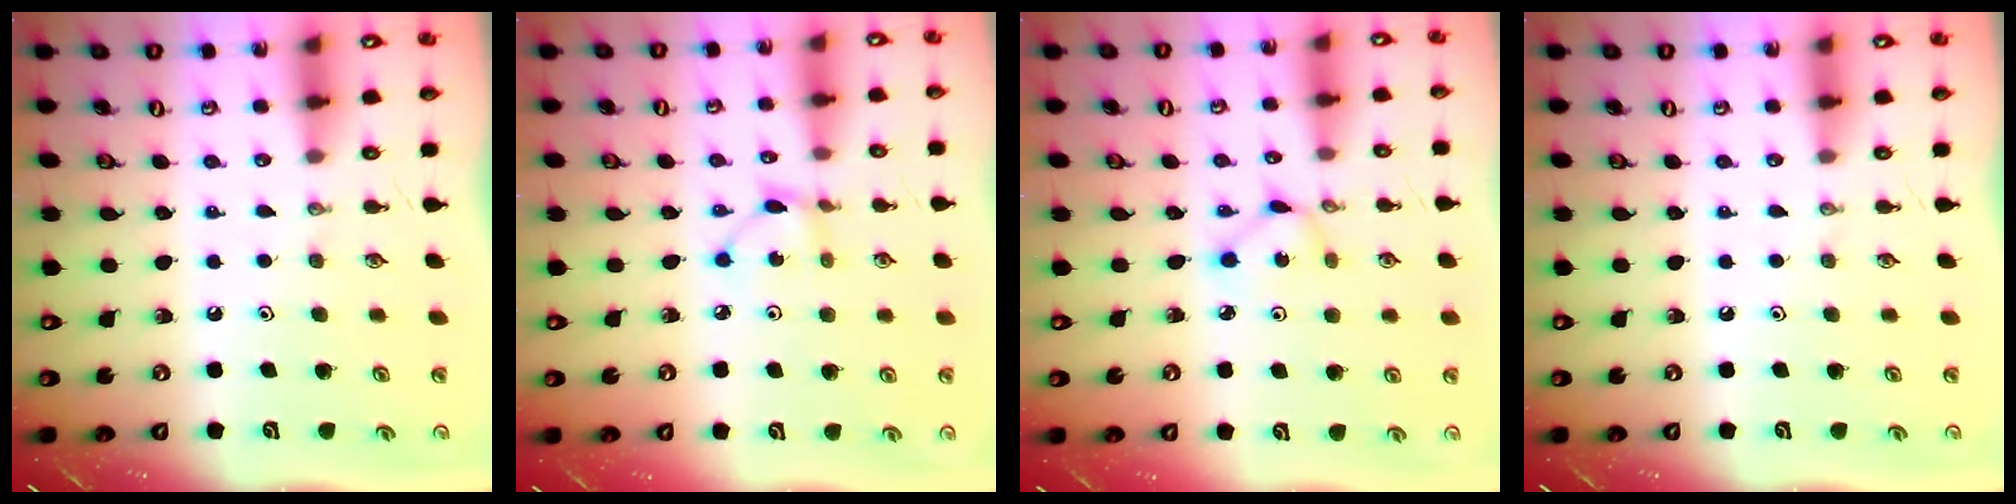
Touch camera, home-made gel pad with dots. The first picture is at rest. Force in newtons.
{"total": 2.2, "press": 2.2, "slide": 0.1}
{"total": 2.0, "press": 2.0, "slide": 0.1}
{"total": 0.0}